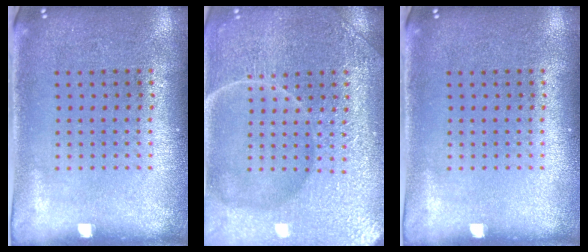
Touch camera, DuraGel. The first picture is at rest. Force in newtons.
{"total": 5.6, "press": 5.6, "slide": 0.6}
{"total": 0.0}